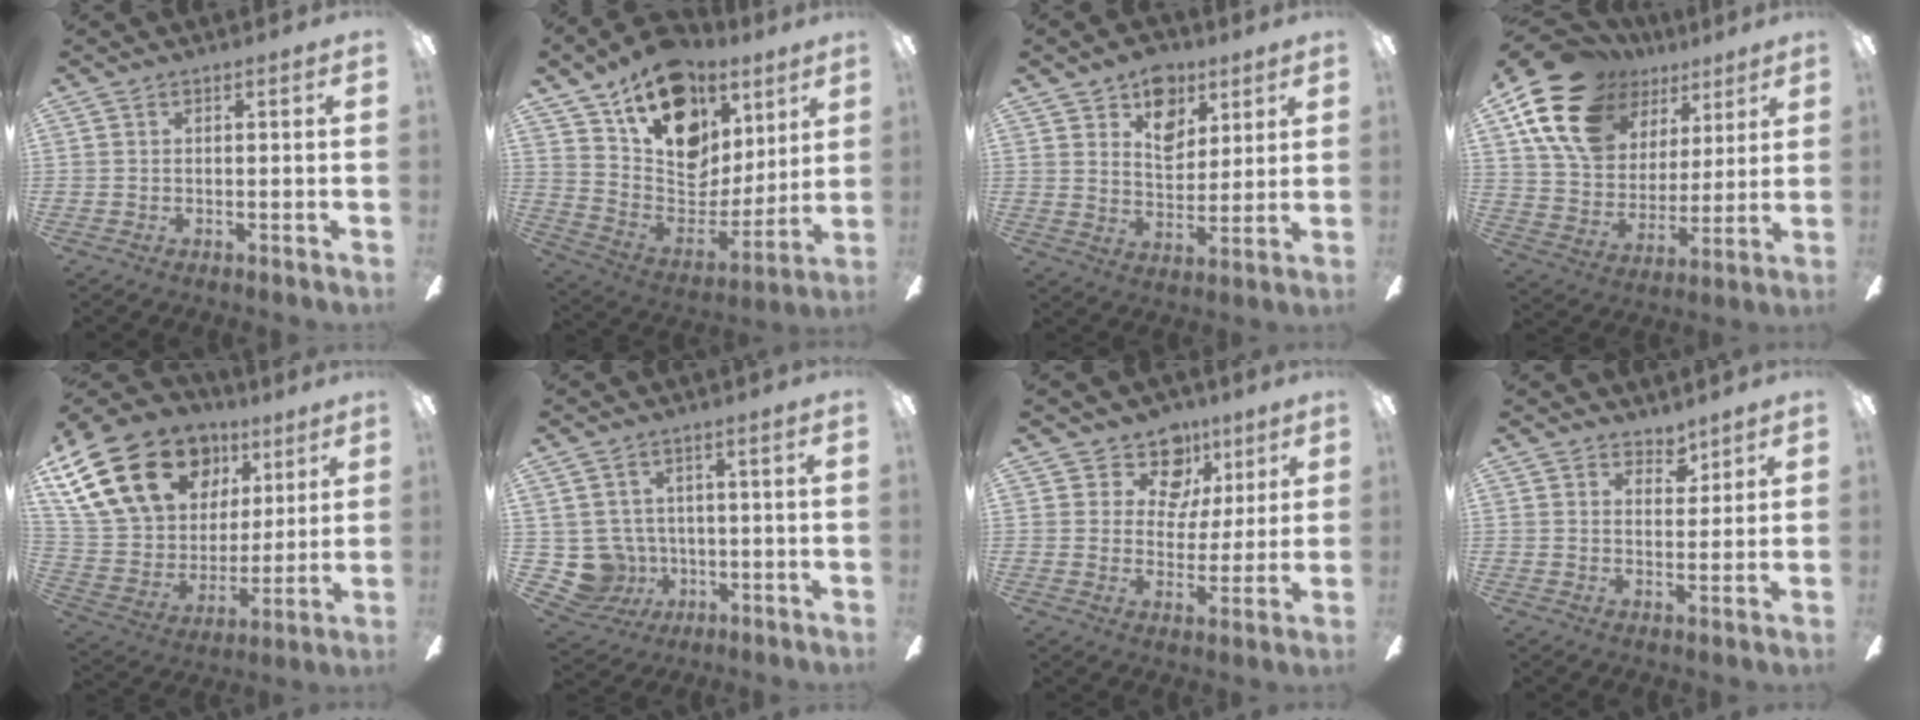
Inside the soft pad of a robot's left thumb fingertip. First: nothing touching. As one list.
[{"total": 19.1, "force": [11.6, 12.5, 8.5], "torque": [-0.136, -0.071, 0.213]}, {"total": 11.1, "force": [6.8, 7.4, 4.5], "torque": [-0.058, -0.029, 0.125]}, {"total": 20.3, "force": [12.2, 13.2, 9.6], "torque": [-0.184, -0.050, 0.229]}, {"total": 26.4, "force": [13.5, 17.7, 14.1], "torque": [-0.278, -0.055, 0.271]}, {"total": 7.7, "force": [0.0, 7.6, 1.2], "torque": [-0.081, -0.005, 0.008]}, {"total": 11.7, "force": [6.9, 8.3, 4.5], "torque": [-0.070, -0.034, 0.128]}, {"total": 4.2, "force": [3.5, 2.1, 0.5], "torque": [0.002, -0.020, 0.062]}]